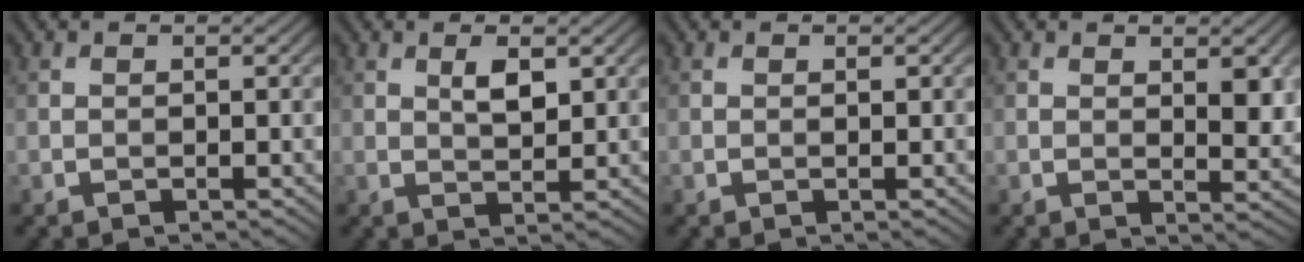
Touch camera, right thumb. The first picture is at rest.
{"total": 2.9, "force": [1.2, 1.2, 2.4], "torque": [-0.047, -0.002, 0.024]}
{"total": 0.0}
{"total": 3.6, "force": [1.3, 1.6, 2.9], "torque": [-0.049, -0.007, 0.026]}